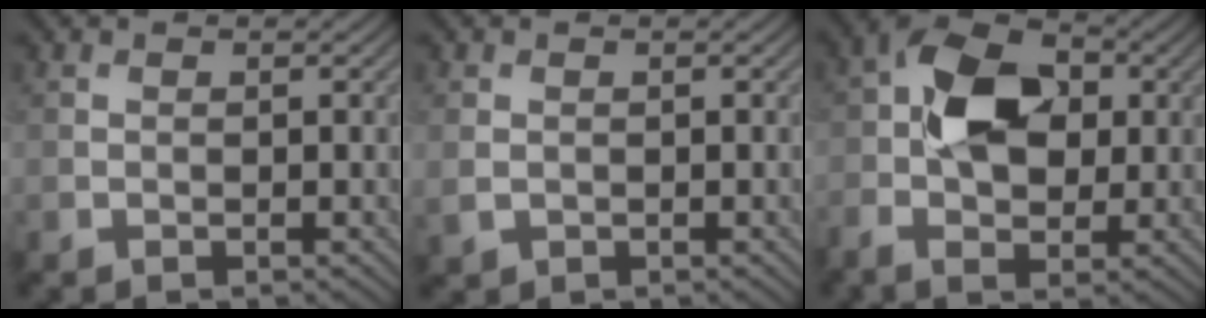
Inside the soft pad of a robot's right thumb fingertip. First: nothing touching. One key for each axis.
{"total": 1.6, "fx": -0.1, "fy": 1.4, "fz": 0.8, "tx": -0.025, "ty": -0.006, "tz": 0.002}
{"total": 10.1, "fx": 0.3, "fy": 6.3, "fz": 7.9, "tx": -0.161, "ty": 0.016, "tz": -0.008}